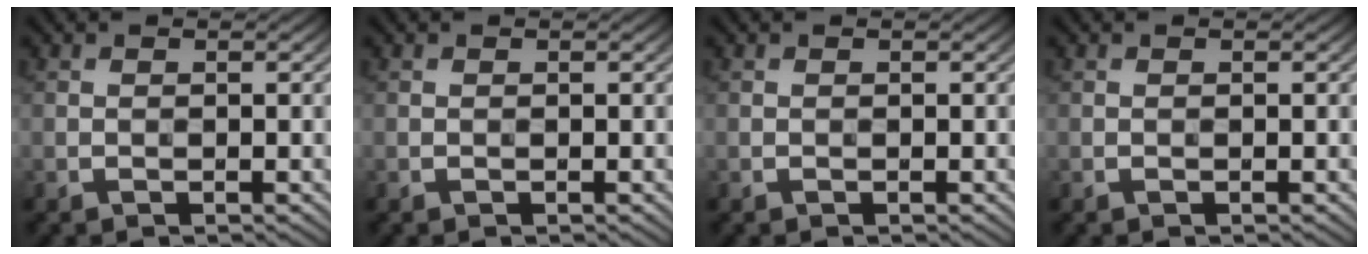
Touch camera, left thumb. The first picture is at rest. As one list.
[{"total": 0.0}, {"total": 0.0}, {"total": 0.0}]